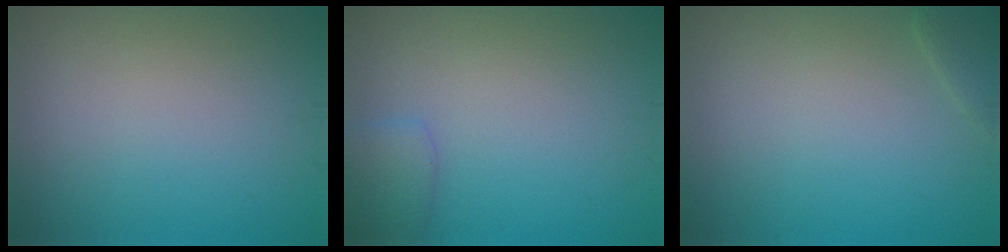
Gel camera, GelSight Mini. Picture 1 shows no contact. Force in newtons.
{"total": 1.7, "press": 1.7, "slide": 0.1}
{"total": 1.3, "press": 1.3, "slide": 0.0}